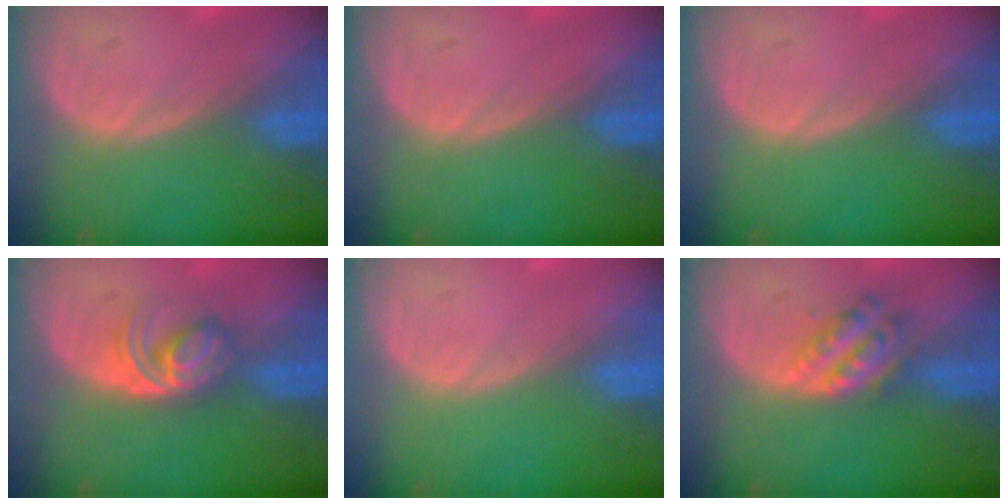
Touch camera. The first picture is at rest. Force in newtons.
{"total": 0.0}
{"total": 0.0}
{"total": 5.9, "press": 5.1, "slide": 3.0}
{"total": 0.0}
{"total": 5.1, "press": 4.8, "slide": 1.8}